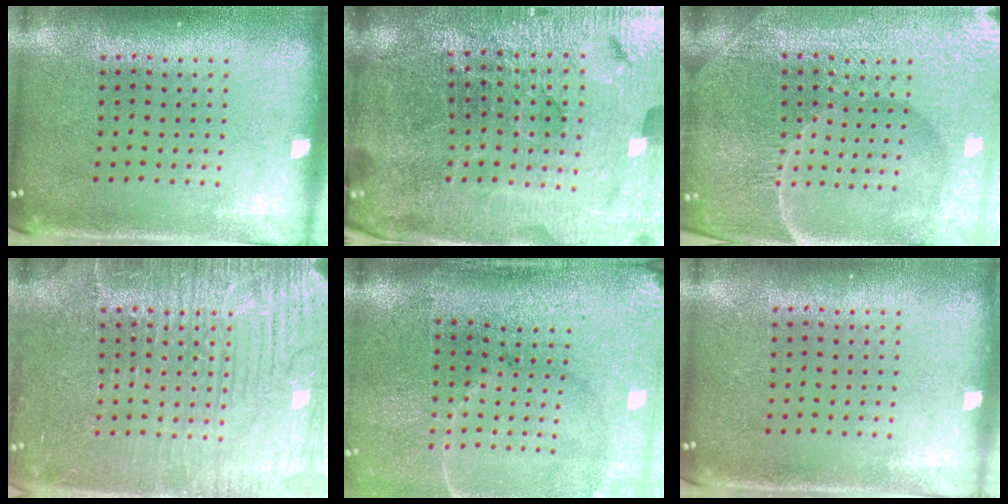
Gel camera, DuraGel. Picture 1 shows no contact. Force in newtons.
{"total": 5.7, "press": 5.2, "slide": 2.2}
{"total": 5.5, "press": 5.1, "slide": 2.1}
{"total": 6.4, "press": 6.3, "slide": 0.8}
{"total": 4.7, "press": 3.9, "slide": 2.7}
{"total": 0.0}